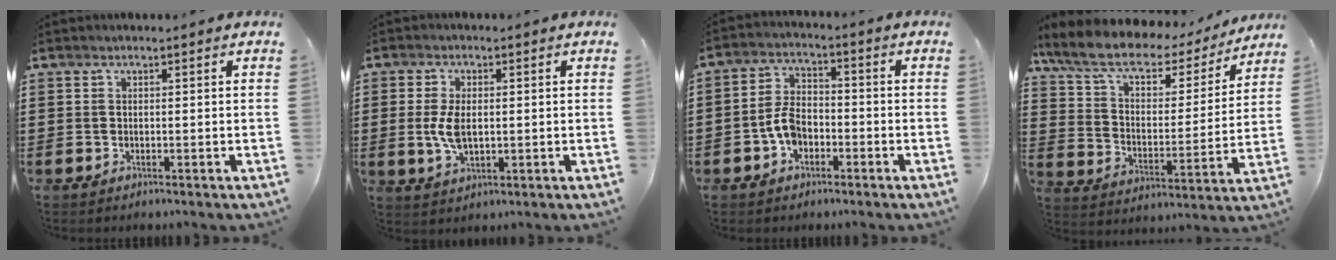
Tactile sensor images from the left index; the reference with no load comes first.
{"total": 5.3, "force": [0.1, 2.8, 4.6], "torque": [-0.110, 0.001, -0.004]}
{"total": 5.4, "force": [-2.3, 3.4, 3.5], "torque": [-0.085, 0.007, -0.048]}
{"total": 8.4, "force": [5.7, 3.7, 4.9], "torque": [-0.116, -0.027, 0.097]}